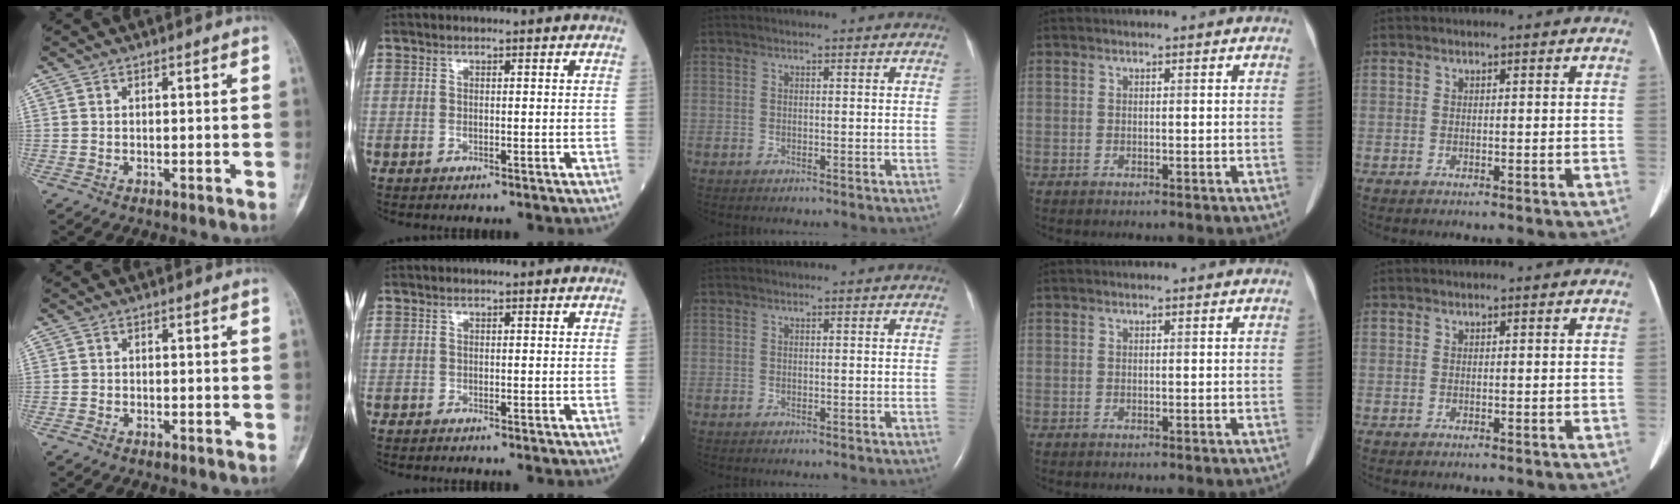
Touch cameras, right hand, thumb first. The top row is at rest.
{"thumb": {"total": 0.6, "force": [-0.4, 0.4, 0.0], "torque": [-0.001, 0.004, -0.011]}}